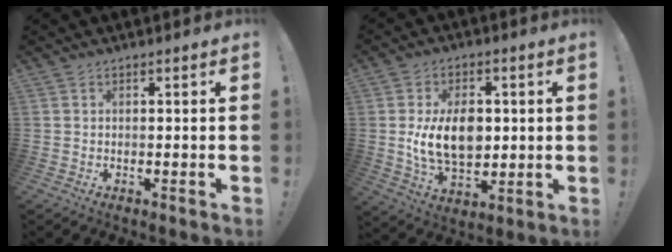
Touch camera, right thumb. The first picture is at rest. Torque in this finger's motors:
{"motor_torque": [1.91, 1.96, 0.07, -0.09, 0.01]}